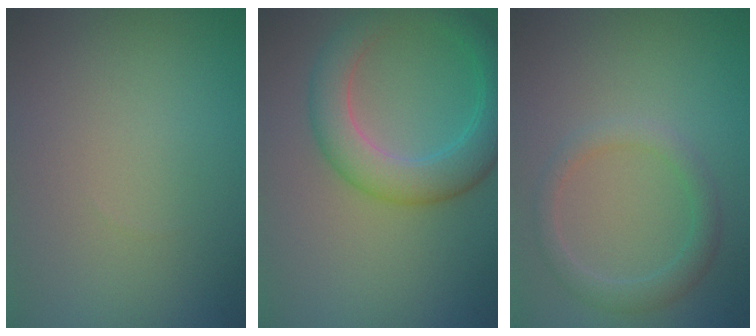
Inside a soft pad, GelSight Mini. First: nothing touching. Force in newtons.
{"total": 5.3, "press": 5.3, "slide": 0.1}
{"total": 2.2, "press": 2.2, "slide": 0.1}